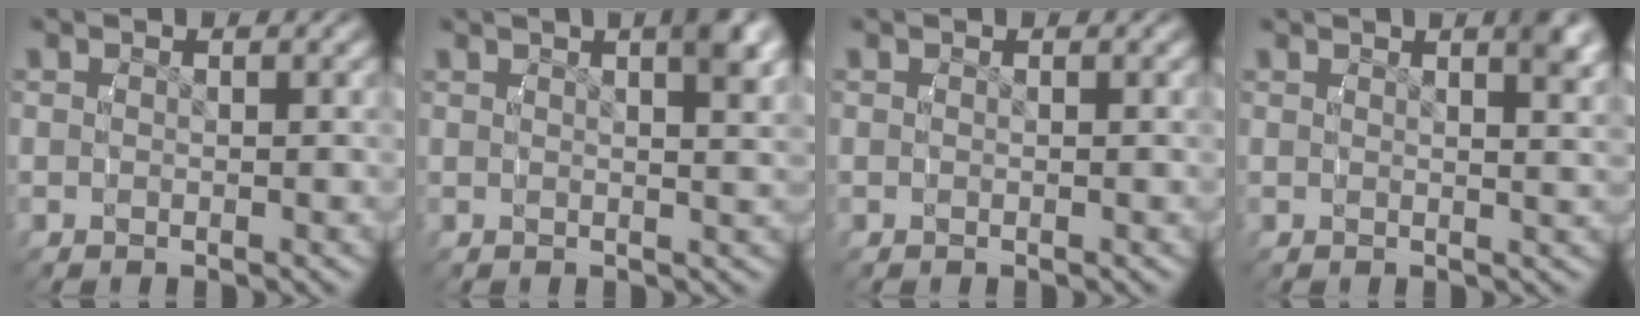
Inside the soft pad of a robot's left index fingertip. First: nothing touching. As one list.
[{"total": 2.8, "force": [1.0, 0.2, 2.6], "torque": [-0.029, 0.008, 0.016]}, {"total": 0.0}, {"total": 2.2, "force": [1.1, 0.1, 1.9], "torque": [-0.021, 0.001, 0.020]}]